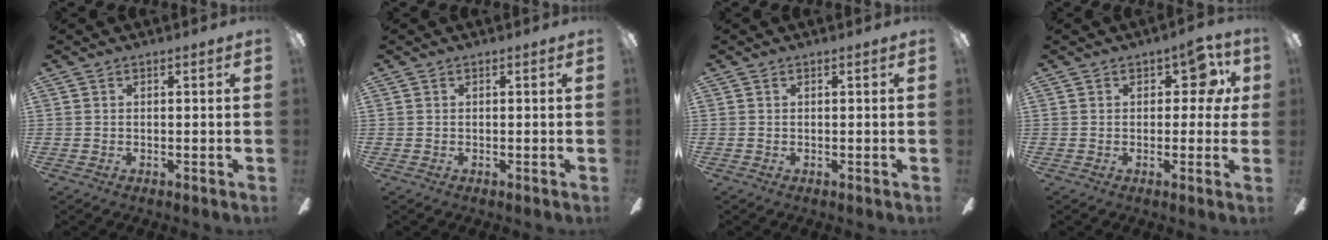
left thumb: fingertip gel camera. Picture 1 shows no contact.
{"total": 0.0}
{"total": 0.0}
{"total": 6.8, "force": [2.4, 4.0, 4.9], "torque": [-0.056, -0.001, 0.038]}